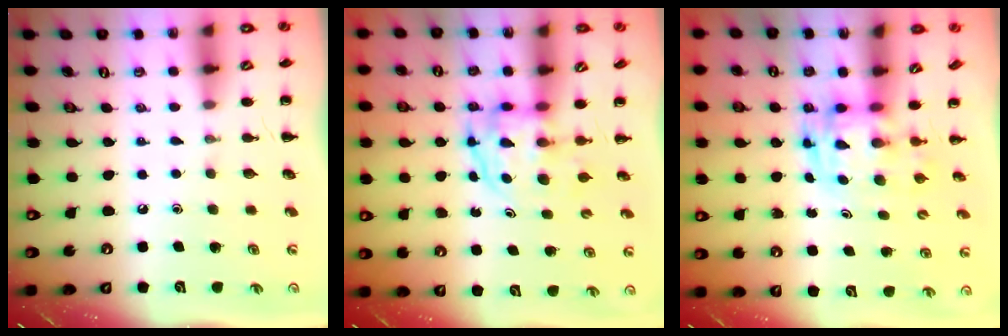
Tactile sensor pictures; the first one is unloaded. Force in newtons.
{"total": 3.8, "press": 3.8, "slide": 0.3}
{"total": 2.8, "press": 2.8, "slide": 0.6}